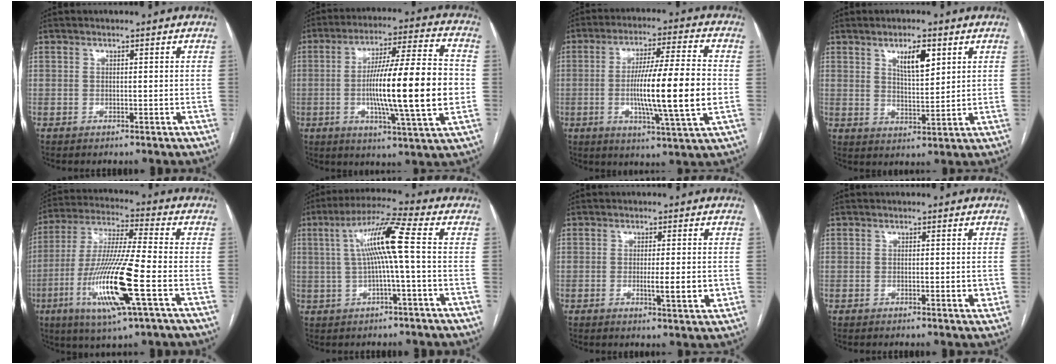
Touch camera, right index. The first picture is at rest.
{"total": 18.7, "force": [-2.0, 0.7, 18.6], "torque": [-0.309, 0.000, -0.036]}
{"total": 15.2, "force": [-1.8, 0.1, 15.1], "torque": [-0.259, -0.007, -0.035]}
{"total": 6.0, "force": [3.1, 1.7, 4.9], "torque": [-0.085, -0.003, 0.055]}
{"total": 17.2, "force": [-5.5, 0.6, 16.3], "torque": [-0.335, -0.022, -0.102]}
{"total": 9.4, "force": [0.8, -0.5, 9.3], "torque": [-0.173, 0.022, 0.014]}
{"total": 4.7, "force": [-0.7, 0.6, 4.6], "torque": [-0.073, -0.009, -0.008]}
{"total": 1.6, "force": [-0.2, 0.5, 1.5], "torque": [-0.023, -0.004, -0.001]}